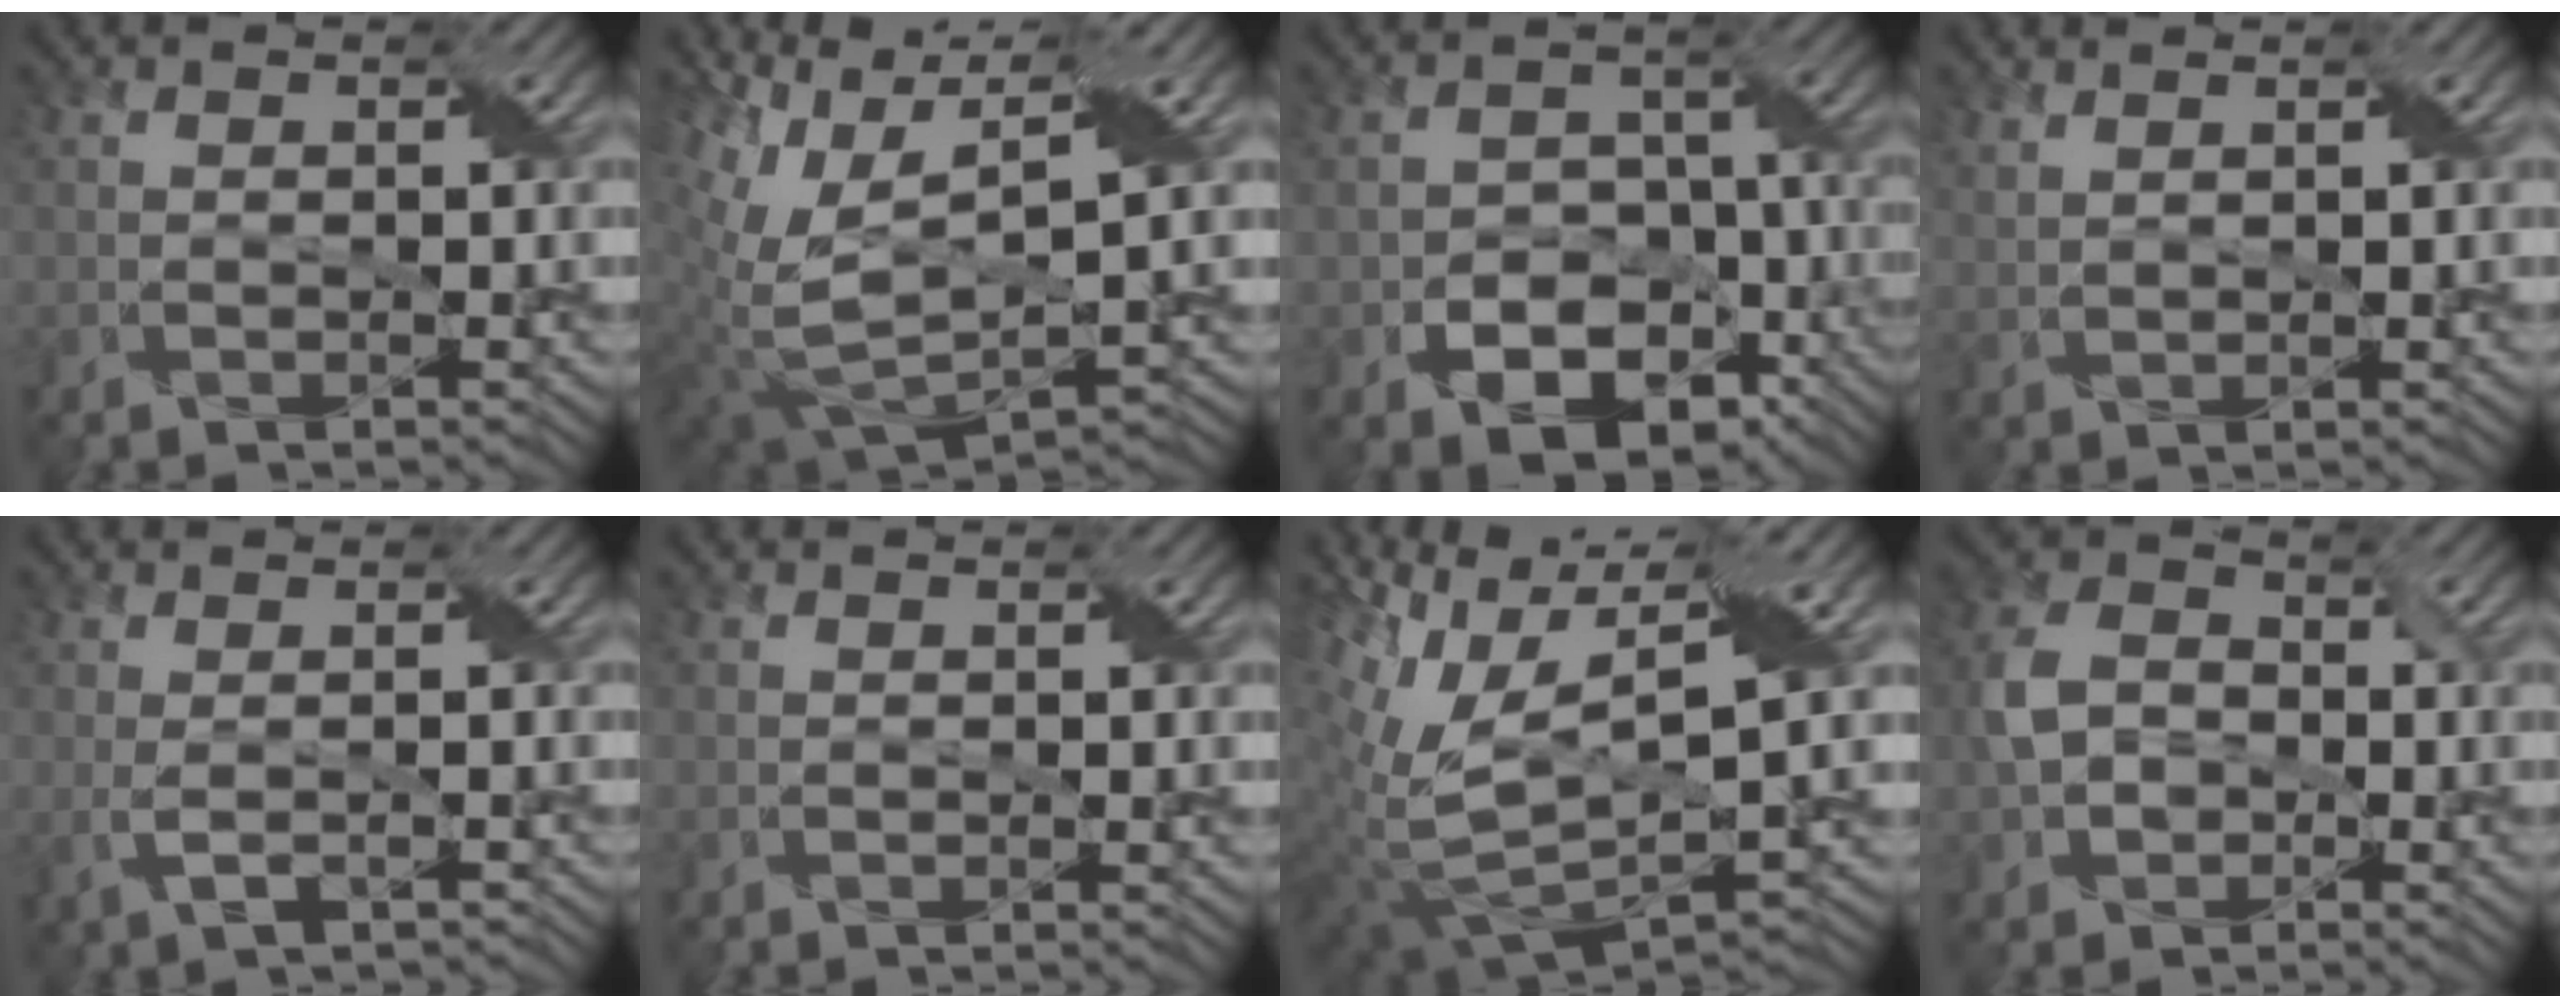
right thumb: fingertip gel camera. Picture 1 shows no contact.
{"total": 12.1, "force": [4.3, 6.0, 9.6], "torque": [-0.232, -0.009, 0.090]}
{"total": 10.9, "force": [-5.9, 7.6, 5.1], "torque": [-0.072, -0.010, -0.096]}
{"total": 1.8, "force": [1.6, 0.5, 0.8], "torque": [-0.011, -0.005, 0.028]}
{"total": 1.6, "force": [0.0, 0.5, 1.5], "torque": [-0.034, -0.001, 0.003]}
{"total": 0.0}
{"total": 13.4, "force": [4.0, 6.1, 11.2], "torque": [-0.260, -0.009, 0.082]}
{"total": 5.3, "force": [-1.0, 4.4, 2.8], "torque": [-0.073, 0.001, -0.023]}